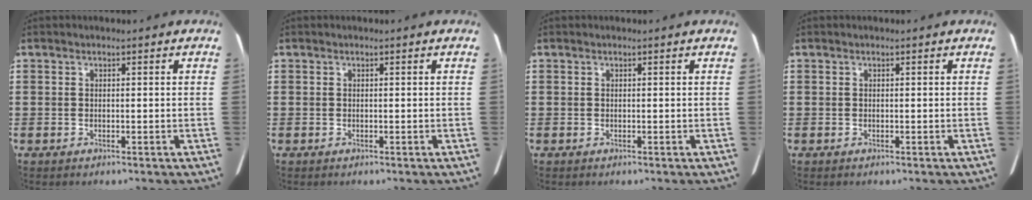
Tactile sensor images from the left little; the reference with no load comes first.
{"total": 0.0}
{"total": 0.0}
{"total": 0.0}